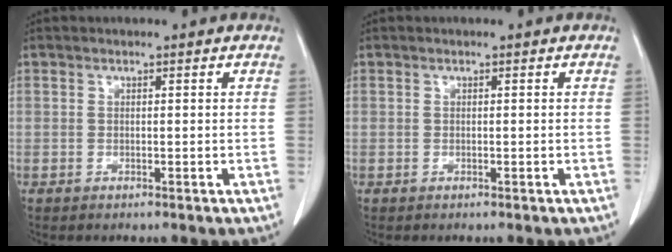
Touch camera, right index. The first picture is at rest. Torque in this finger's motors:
{"motor_torque": [-0.06, 0.04, 0.05, 0.01]}